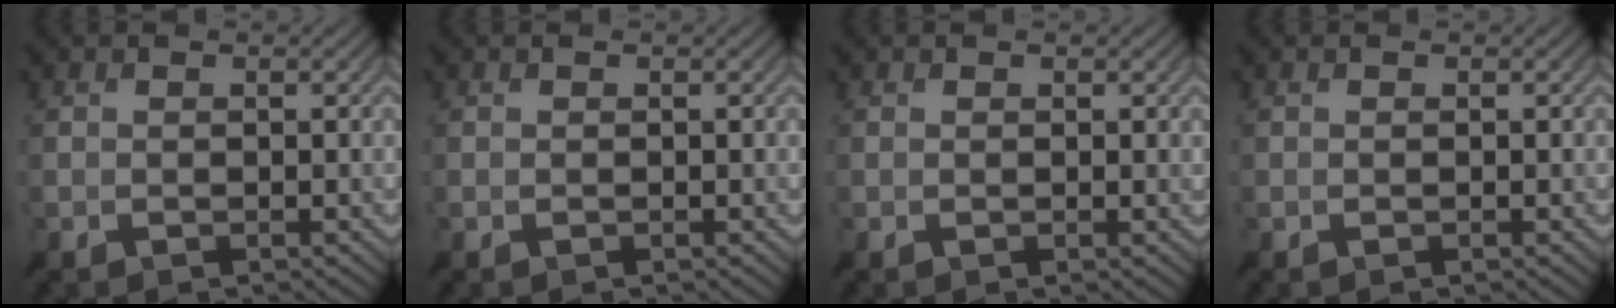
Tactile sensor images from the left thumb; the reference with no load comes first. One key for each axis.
{"total": 0.0}
{"total": 0.7, "fx": 0.6, "fy": -0.2, "fz": 0.1, "tx": 0.000, "ty": 0.003, "tz": 0.008}
{"total": 0.0}